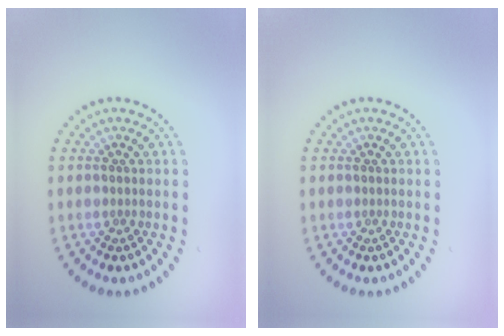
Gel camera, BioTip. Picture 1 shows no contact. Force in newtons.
{"total": 0.0}